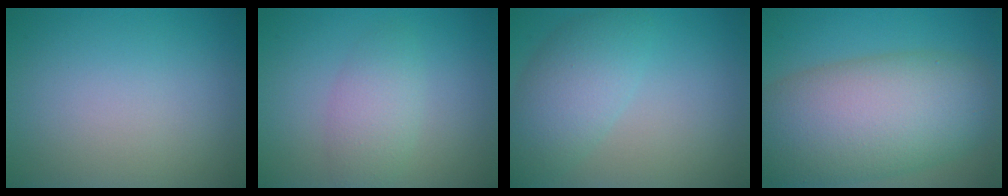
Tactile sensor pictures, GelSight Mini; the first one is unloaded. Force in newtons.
{"total": 2.8, "press": 2.8, "slide": 0.2}
{"total": 4.8, "press": 4.8, "slide": 0.3}
{"total": 12.3, "press": 12.3, "slide": 0.3}